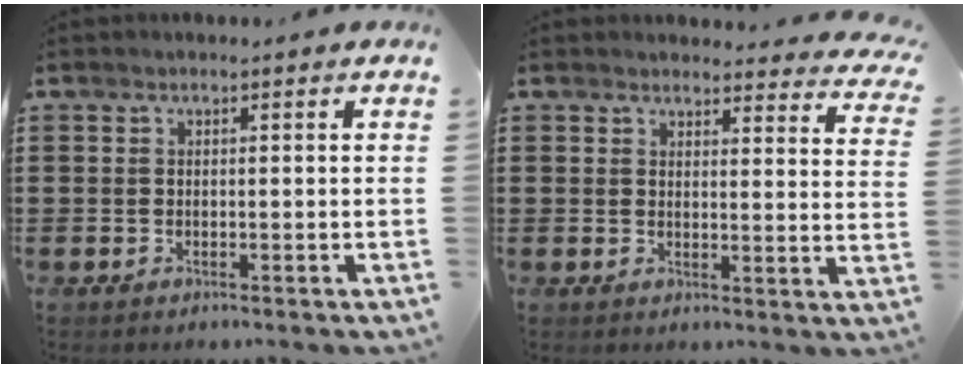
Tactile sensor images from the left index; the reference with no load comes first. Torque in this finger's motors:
{"motor_torque": [2.14, 0.00, 0.48, -0.03]}